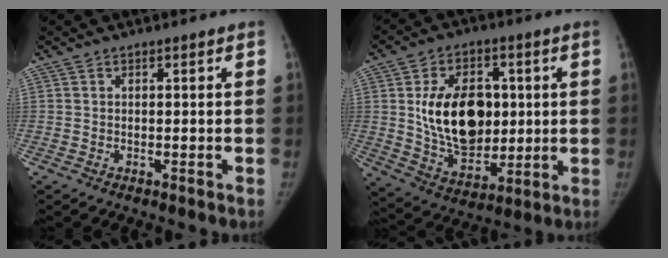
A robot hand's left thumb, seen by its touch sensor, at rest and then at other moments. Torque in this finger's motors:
{"motor_torque": [1.74, 1.98, 0.08, 0.07, 0.44]}